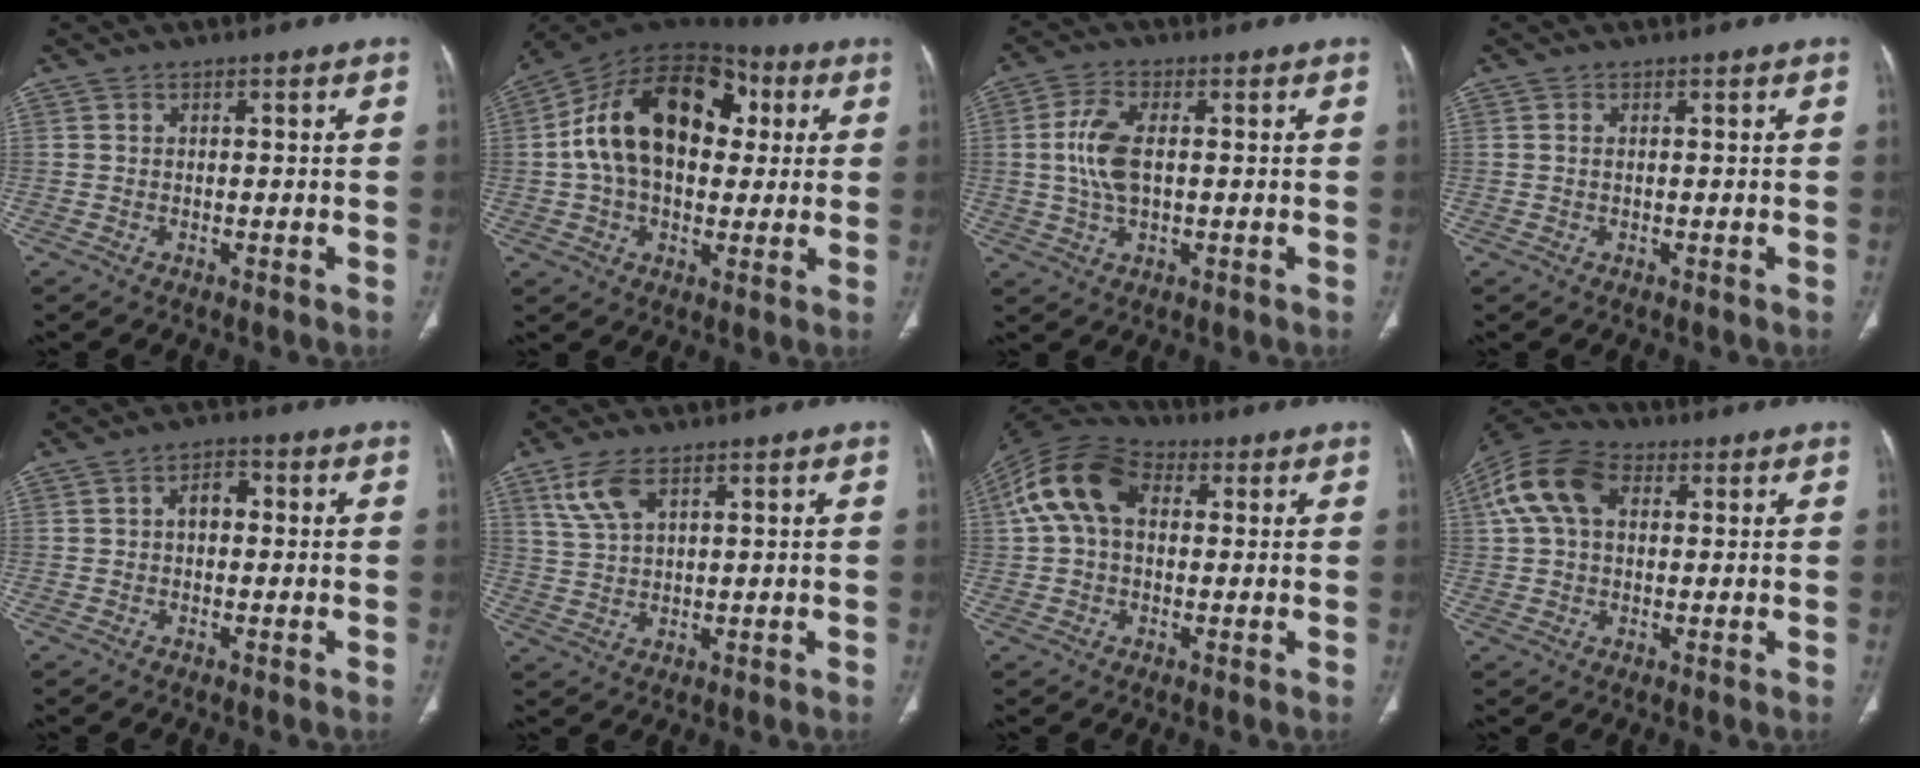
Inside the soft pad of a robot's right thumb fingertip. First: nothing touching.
{"total": 22.5, "force": [3.7, 14.5, 16.8], "torque": [-0.275, 0.030, 0.052]}
{"total": 8.0, "force": [0.5, 4.0, 6.9], "torque": [-0.152, 0.004, 0.010]}
{"total": 0.6, "force": [0.2, 0.3, 0.5], "torque": [-0.013, 0.005, 0.004]}
{"total": 3.7, "force": [0.2, 2.5, 2.8], "torque": [-0.035, 0.015, -0.002]}
{"total": 6.4, "force": [3.5, 2.7, 4.6], "torque": [-0.102, -0.005, 0.079]}
{"total": 13.3, "force": [2.7, 8.8, 9.6], "torque": [-0.187, 0.037, 0.041]}
{"total": 12.2, "force": [3.3, 8.0, 8.6], "torque": [-0.172, 0.030, 0.055]}